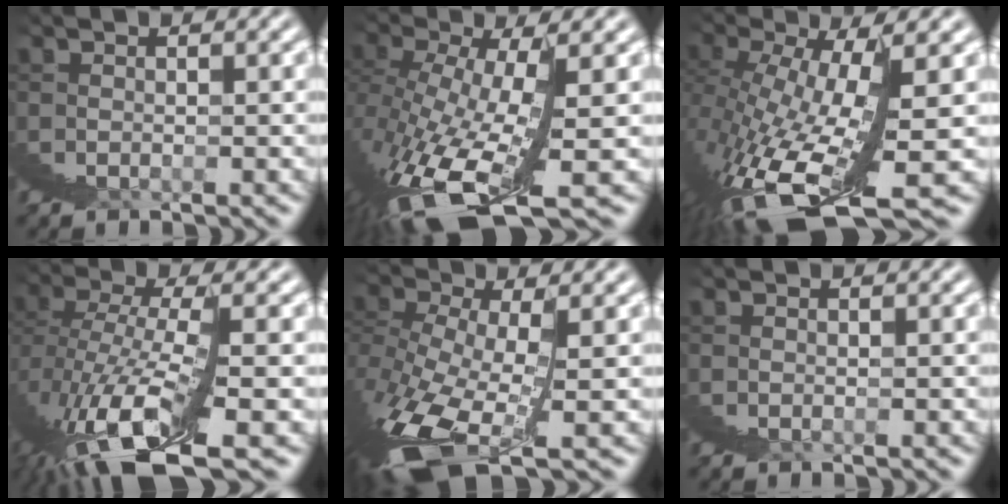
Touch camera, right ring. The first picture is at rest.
{"total": 7.3, "force": [-2.1, 1.4, 6.9], "torque": [-0.136, -0.026, -0.006]}
{"total": 8.6, "force": [-1.7, 2.0, 8.2], "torque": [-0.163, -0.026, 0.002]}
{"total": 7.2, "force": [-2.4, 1.4, 6.6], "torque": [-0.133, -0.006, -0.026]}
{"total": 4.8, "force": [-2.0, 0.6, 4.3], "torque": [-0.081, -0.020, -0.010]}
{"total": 0.0}